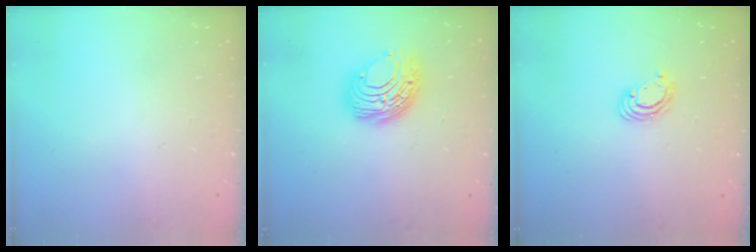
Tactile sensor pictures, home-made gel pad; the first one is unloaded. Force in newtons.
{"total": 9.5, "press": 9.5, "slide": 0.5}
{"total": 3.8, "press": 3.8, "slide": 0.1}